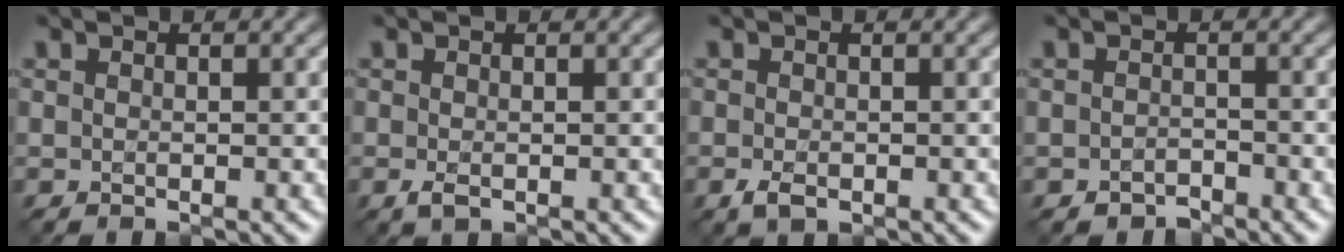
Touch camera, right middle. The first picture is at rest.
{"total": 1.1, "force": [-0.6, 0.4, 0.9], "torque": [-0.021, -0.005, -0.008]}
{"total": 1.9, "force": [-1.1, 1.0, 1.2], "torque": [-0.030, -0.009, -0.019]}
{"total": 1.7, "force": [-1.5, 0.8, 0.2], "torque": [-0.004, -0.003, -0.028]}